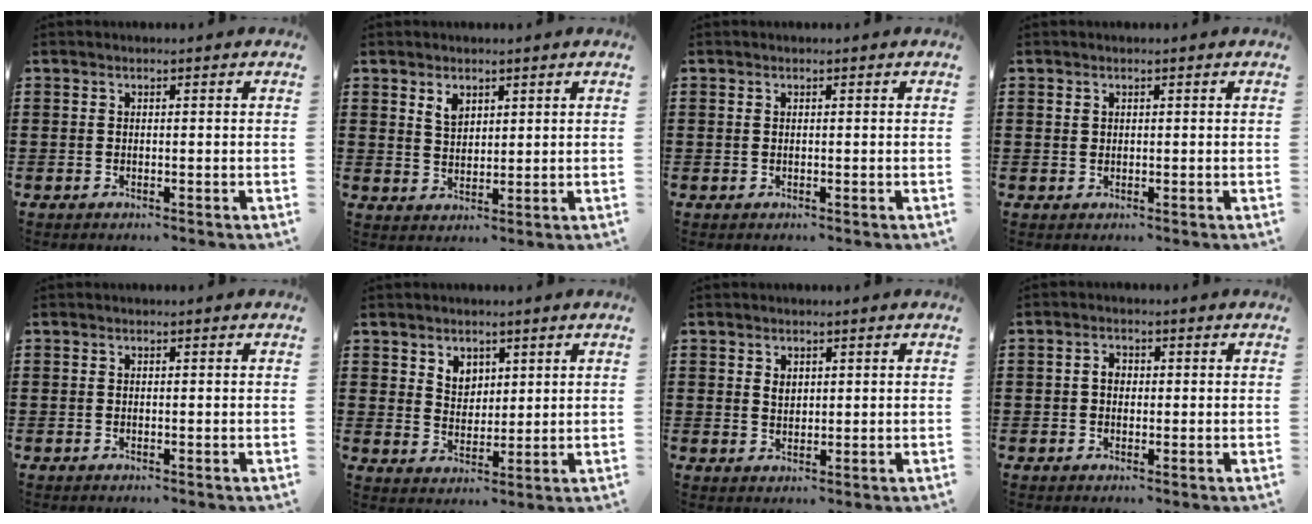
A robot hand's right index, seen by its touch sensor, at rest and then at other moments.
{"total": 2.9, "force": [1.9, 1.7, 1.4], "torque": [-0.033, 0.005, 0.036]}
{"total": 0.0}
{"total": 0.7, "force": [0.4, 0.6, 0.1], "torque": [-0.003, 0.003, 0.009]}
{"total": 0.0}
{"total": 3.9, "force": [2.6, 2.7, 0.6], "torque": [-0.024, 0.007, 0.049]}
{"total": 1.6, "force": [0.8, 1.1, 0.8], "torque": [-0.018, 0.004, 0.016]}
{"total": 2.0, "force": [0.0, 1.4, 1.4], "torque": [-0.029, 0.007, -0.002]}